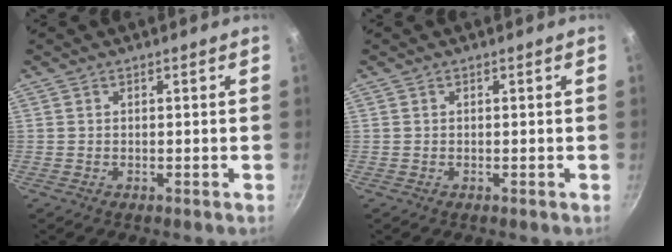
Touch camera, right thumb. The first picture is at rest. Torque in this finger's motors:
{"motor_torque": [-0.01, -0.01, -0.28, 0.28, 0.04]}